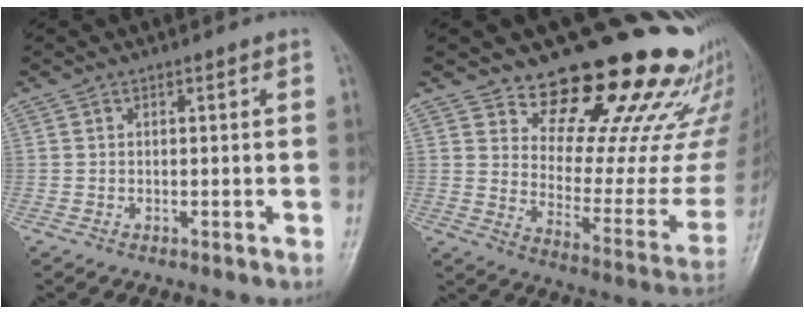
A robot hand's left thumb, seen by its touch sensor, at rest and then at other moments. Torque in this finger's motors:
{"motor_torque": [0.46, 0.36, 1.32, -1.46, -0.01]}